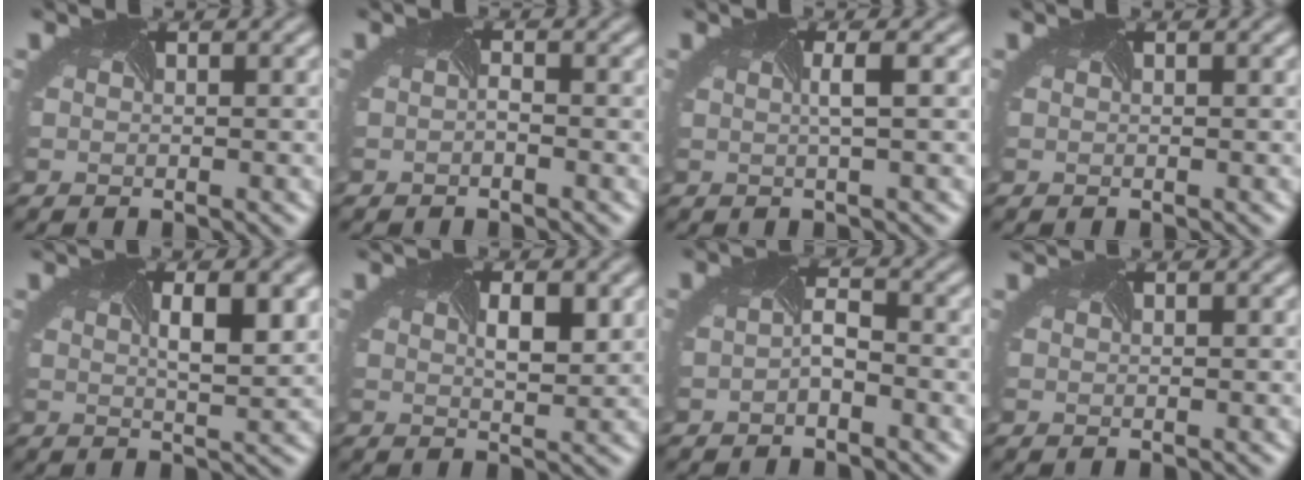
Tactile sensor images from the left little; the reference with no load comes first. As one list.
[{"total": 0.7, "force": [-0.7, -0.1, 0.2], "torque": [-0.010, -0.004, -0.013]}, {"total": 1.6, "force": [-0.1, 0.2, 1.6], "torque": [-0.024, -0.001, -0.007]}, {"total": 0.0}, {"total": 4.6, "force": [1.3, 1.2, 4.2], "torque": [-0.052, 0.005, 0.015]}, {"total": 2.7, "force": [0.9, 0.9, 2.4], "torque": [-0.040, -0.001, 0.015]}, {"total": 1.4, "force": [-0.9, 0.5, 0.9], "torque": [-0.025, -0.001, -0.019]}, {"total": 1.1, "force": [1.0, 0.1, 0.2], "torque": [-0.007, -0.001, 0.009]}]